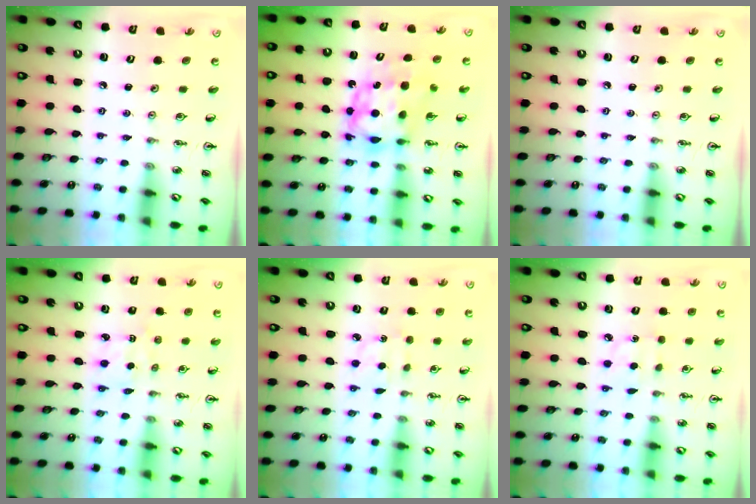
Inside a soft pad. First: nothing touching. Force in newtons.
{"total": 7.3, "press": 7.3, "slide": 0.5}
{"total": 0.0}
{"total": 1.9, "press": 1.8, "slide": 0.6}
{"total": 4.3, "press": 4.3, "slide": 0.5}
{"total": 4.2, "press": 4.1, "slide": 0.3}